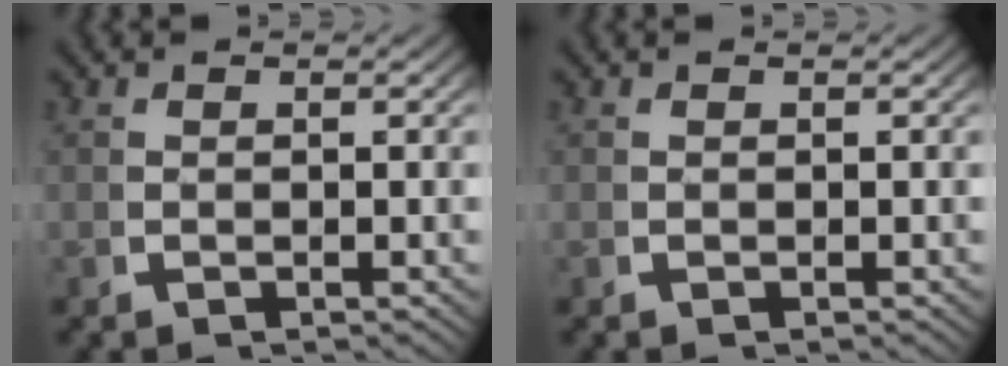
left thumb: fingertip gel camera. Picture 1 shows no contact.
{"total": 0.0}